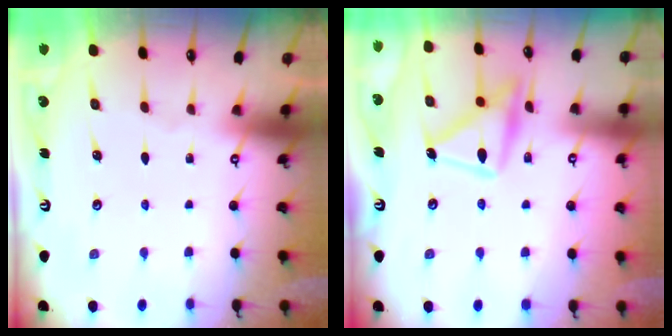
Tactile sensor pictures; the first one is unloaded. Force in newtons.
{"total": 15.8, "press": 15.7, "slide": 0.9}